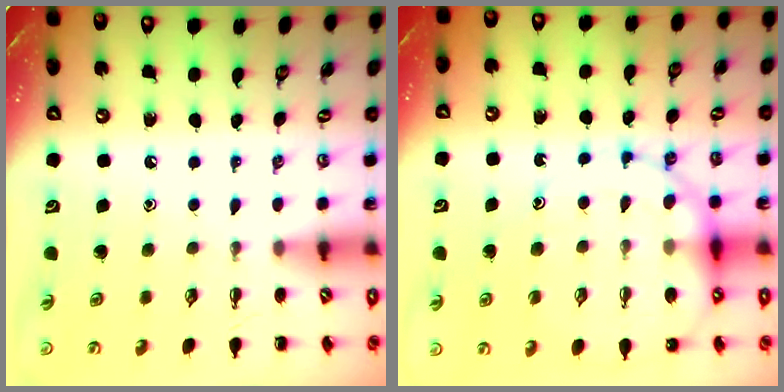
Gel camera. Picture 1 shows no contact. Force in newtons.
{"total": 15.0, "press": 14.3, "slide": 4.5}